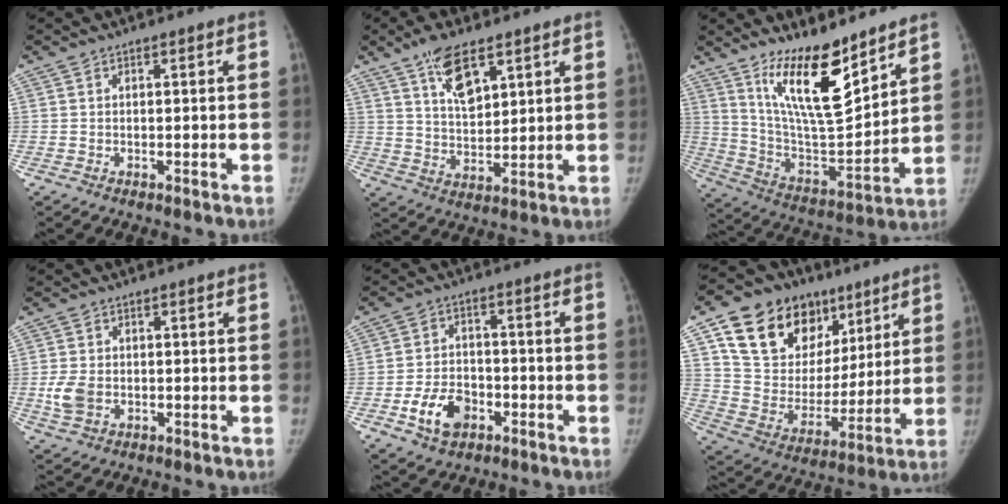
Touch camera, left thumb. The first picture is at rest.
{"total": 9.0, "force": [5.4, 3.8, 6.1], "torque": [-0.088, -0.032, 0.101]}
{"total": 16.6, "force": [11.4, 4.8, 11.1], "torque": [-0.150, -0.087, 0.215]}
{"total": 4.9, "force": [-0.8, 3.5, 3.2], "torque": [-0.067, -0.001, -0.014]}
{"total": 8.7, "force": [-3.9, 6.0, 5.0], "torque": [-0.072, 0.022, -0.065]}
{"total": 24.0, "force": [12.5, 16.4, 12.3], "torque": [-0.166, -0.011, 0.223]}